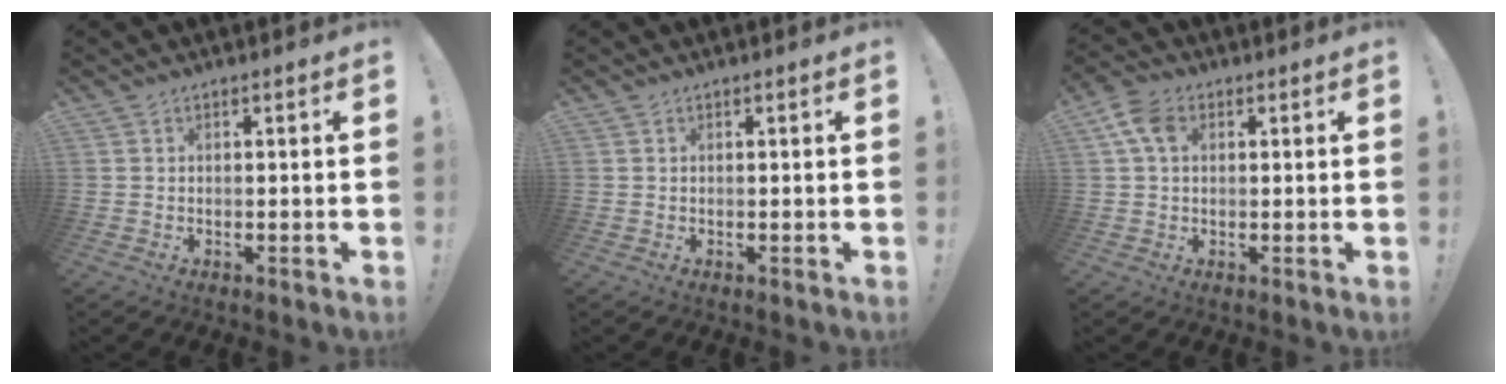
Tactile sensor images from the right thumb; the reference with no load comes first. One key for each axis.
{"total": 0.0}
{"total": 7.1, "fx": 2.1, "fy": 4.6, "fz": 5.0, "tx": -0.096, "ty": 0.007, "tz": 0.044}